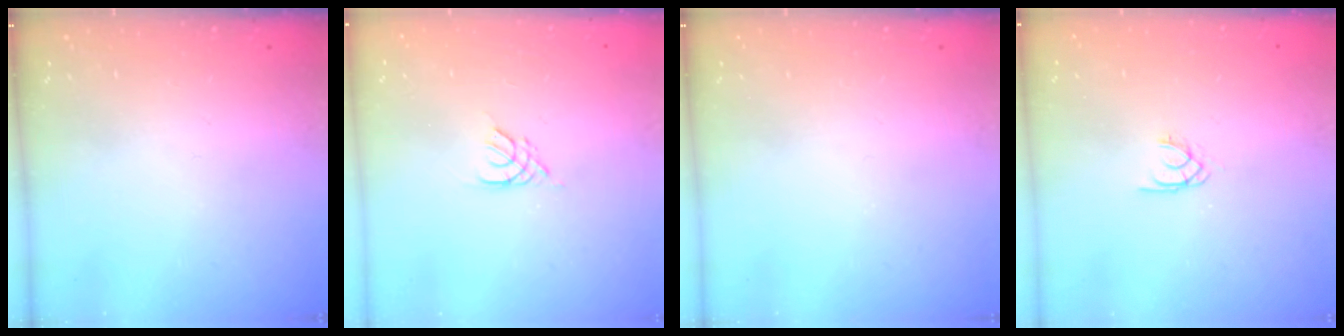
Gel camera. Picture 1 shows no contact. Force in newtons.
{"total": 2.8, "press": 2.7, "slide": 0.5}
{"total": 0.0}
{"total": 1.8, "press": 1.8, "slide": 0.3}